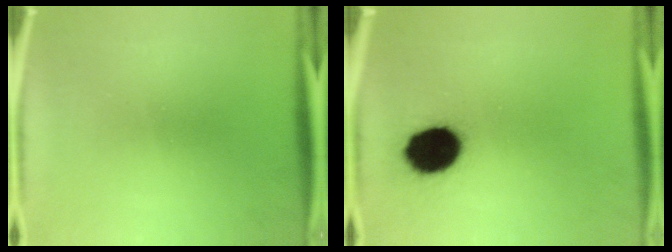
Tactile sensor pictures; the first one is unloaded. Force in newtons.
{"total": 13.2}